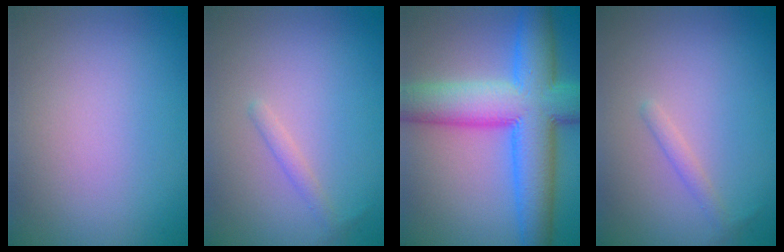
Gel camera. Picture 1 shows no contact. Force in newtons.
{"total": 1.1, "press": 1.1, "slide": 0.1}
{"total": 12.5, "press": 12.5, "slide": 0.2}
{"total": 1.1, "press": 1.1, "slide": 0.1}